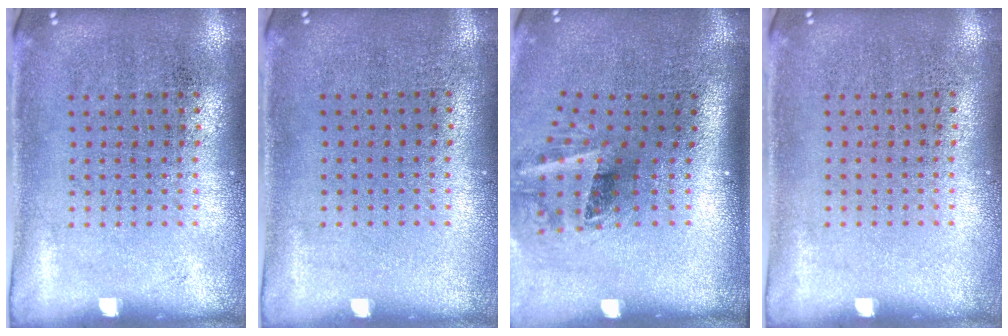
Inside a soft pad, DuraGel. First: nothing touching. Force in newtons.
{"total": 0.0}
{"total": 2.1, "press": 1.3, "slide": 1.7}
{"total": 0.0}